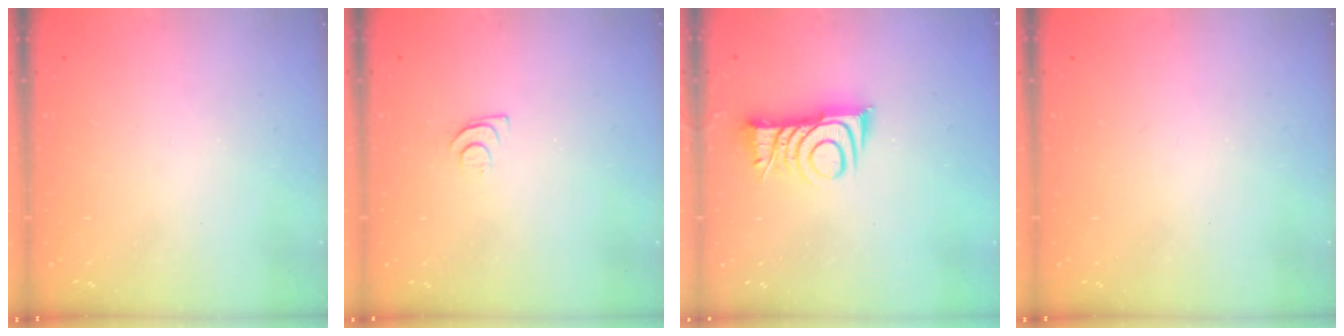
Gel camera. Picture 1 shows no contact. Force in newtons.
{"total": 4.2, "press": 4.2, "slide": 0.5}
{"total": 8.8, "press": 8.8, "slide": 0.1}
{"total": 2.1, "press": 2.0, "slide": 0.4}